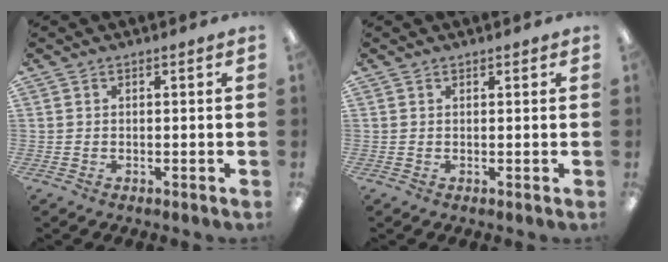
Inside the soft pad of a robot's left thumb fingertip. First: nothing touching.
{"total": 0.5, "force": [0.5, 0.2, 0.0], "torque": [0.007, -0.003, 0.007]}